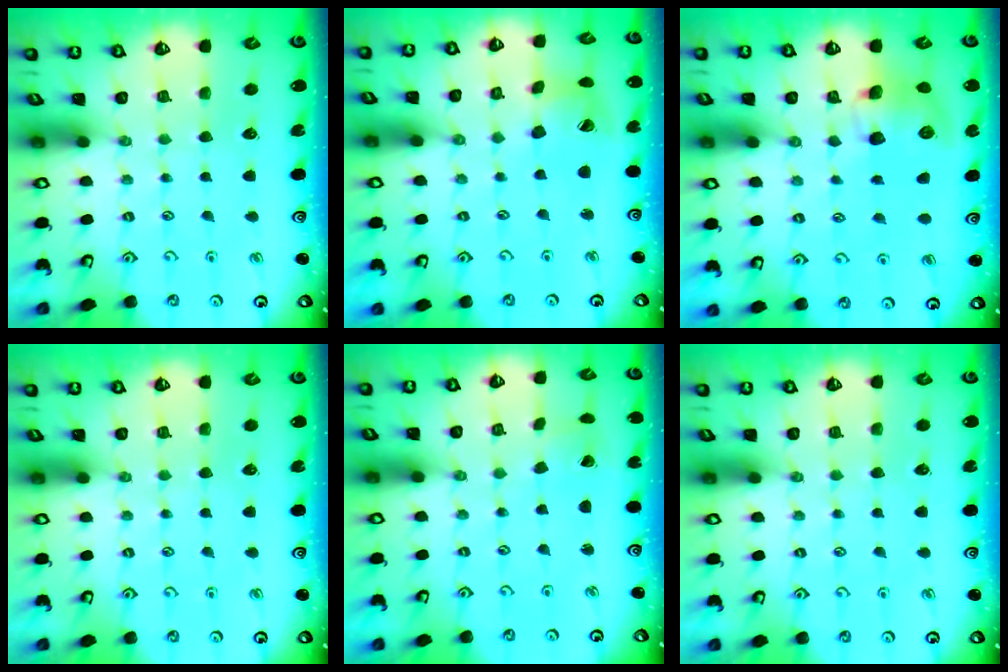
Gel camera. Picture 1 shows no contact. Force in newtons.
{"total": 10.7, "press": 10.6, "slide": 1.2}
{"total": 8.8, "press": 8.7, "slide": 1.1}
{"total": 0.0}
{"total": 1.9, "press": 1.9, "slide": 0.0}
{"total": 0.0}